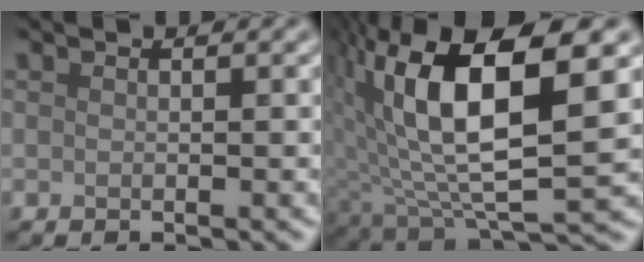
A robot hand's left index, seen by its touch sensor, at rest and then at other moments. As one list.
[{"total": 14.7, "force": [3.7, 5.4, 13.2], "torque": [-0.256, 0.009, 0.072]}]